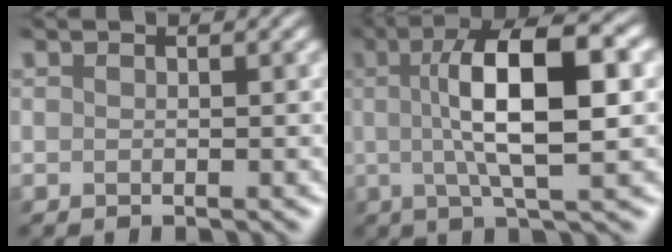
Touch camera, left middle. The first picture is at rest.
{"total": 9.5, "force": [1.5, 2.2, 9.1], "torque": [-0.128, 0.023, 0.022]}